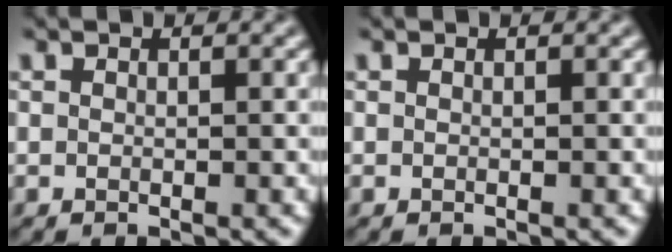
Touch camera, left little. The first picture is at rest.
{"total": 0.0}